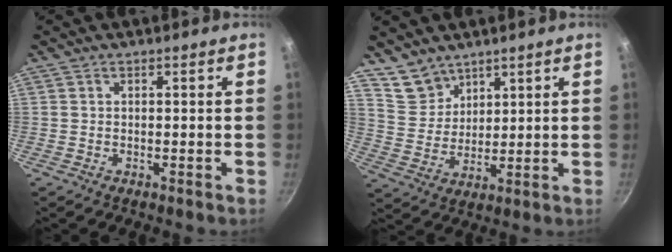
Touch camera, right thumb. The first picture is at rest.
{"total": 7.3, "force": [5.8, 4.3, 1.4], "torque": [-0.007, -0.024, 0.121]}